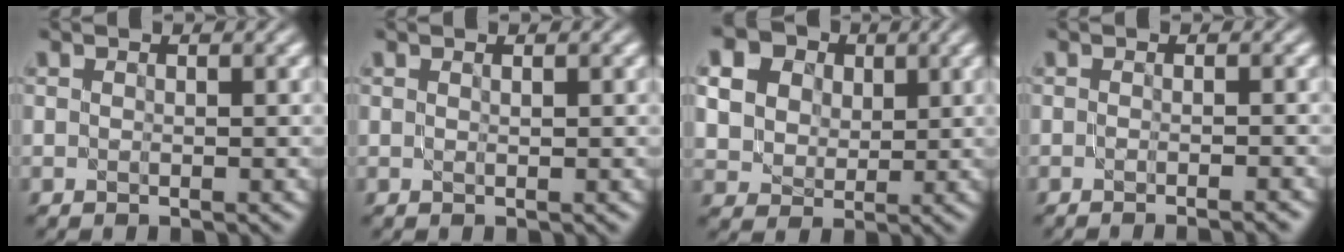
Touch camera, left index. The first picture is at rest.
{"total": 0.0}
{"total": 10.9, "force": [5.0, 8.4, 4.9], "torque": [-0.133, 0.027, 0.086]}
{"total": 2.5, "force": [-1.6, 0.6, 1.8], "torque": [-0.007, 0.002, -0.026]}